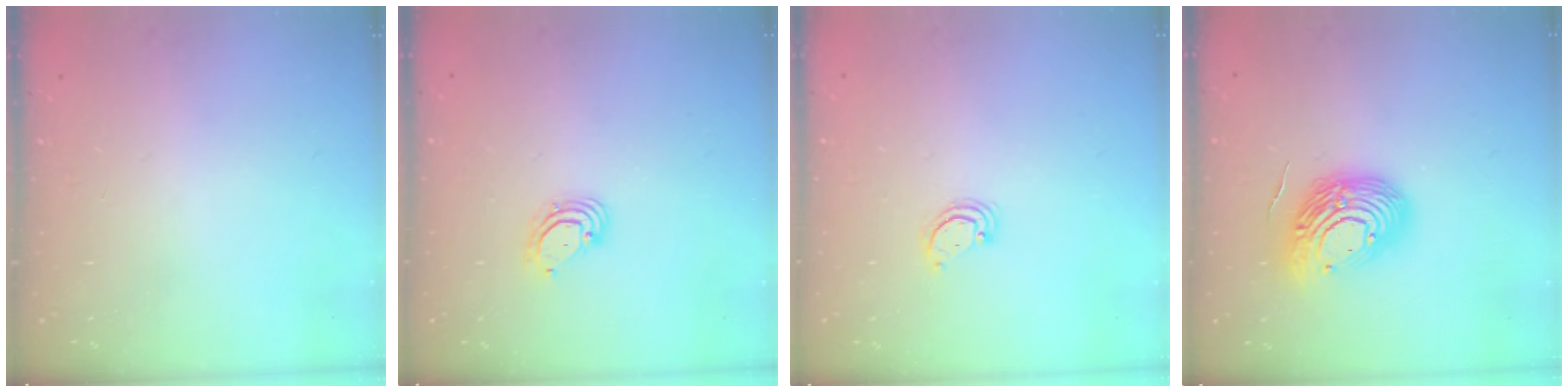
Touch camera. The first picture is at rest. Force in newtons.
{"total": 4.3, "press": 4.3, "slide": 0.2}
{"total": 3.2, "press": 3.2, "slide": 0.3}
{"total": 15.7, "press": 15.7, "slide": 1.1}